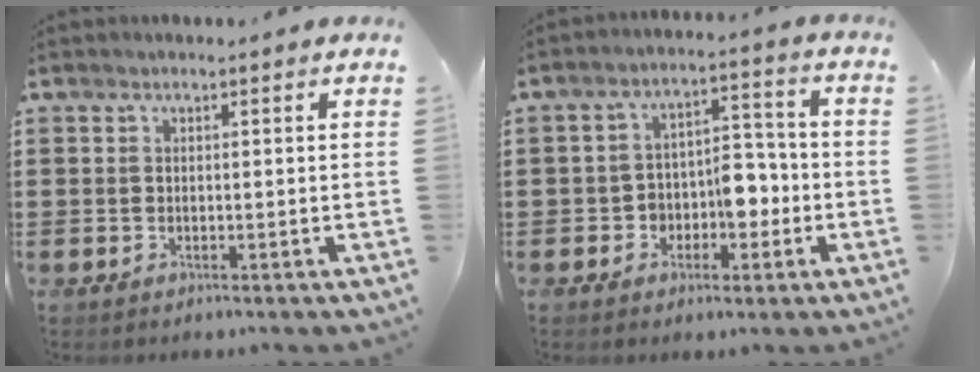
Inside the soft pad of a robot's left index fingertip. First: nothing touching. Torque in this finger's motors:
{"motor_torque": [1.16, 0.52, 0.39, 0.10]}